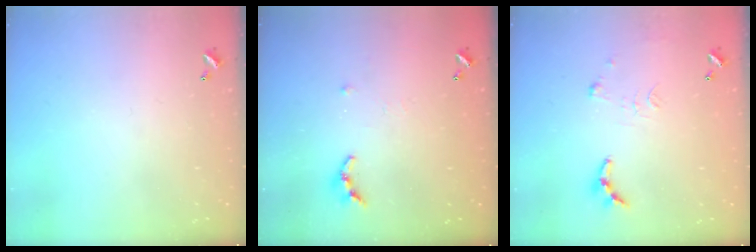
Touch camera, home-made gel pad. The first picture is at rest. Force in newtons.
{"total": 5.8, "press": 5.8, "slide": 0.1}
{"total": 6.3, "press": 6.3, "slide": 0.6}